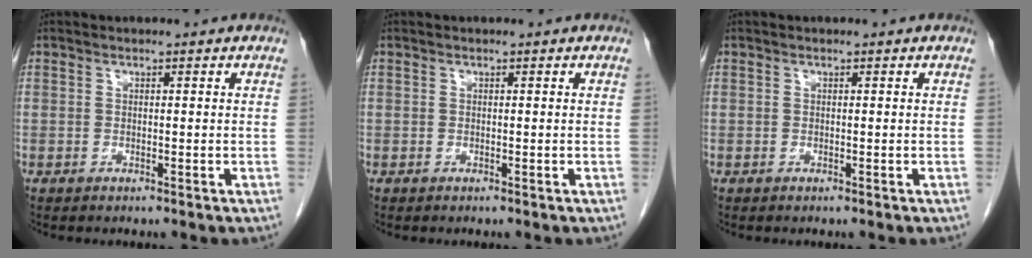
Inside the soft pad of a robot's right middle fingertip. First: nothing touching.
{"total": 0.0}
{"total": 0.0}